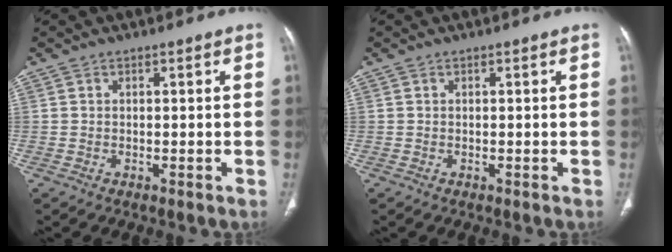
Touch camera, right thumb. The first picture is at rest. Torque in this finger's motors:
{"motor_torque": [0.00, 0.01, -0.01, -0.01, 0.00]}